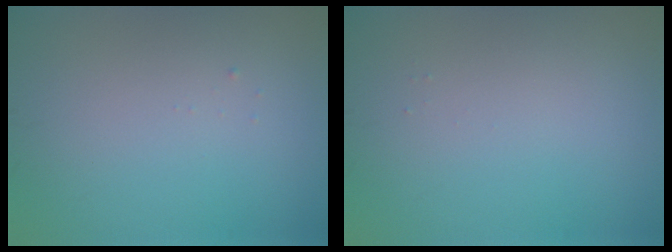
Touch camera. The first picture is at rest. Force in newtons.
{"total": 0.0}